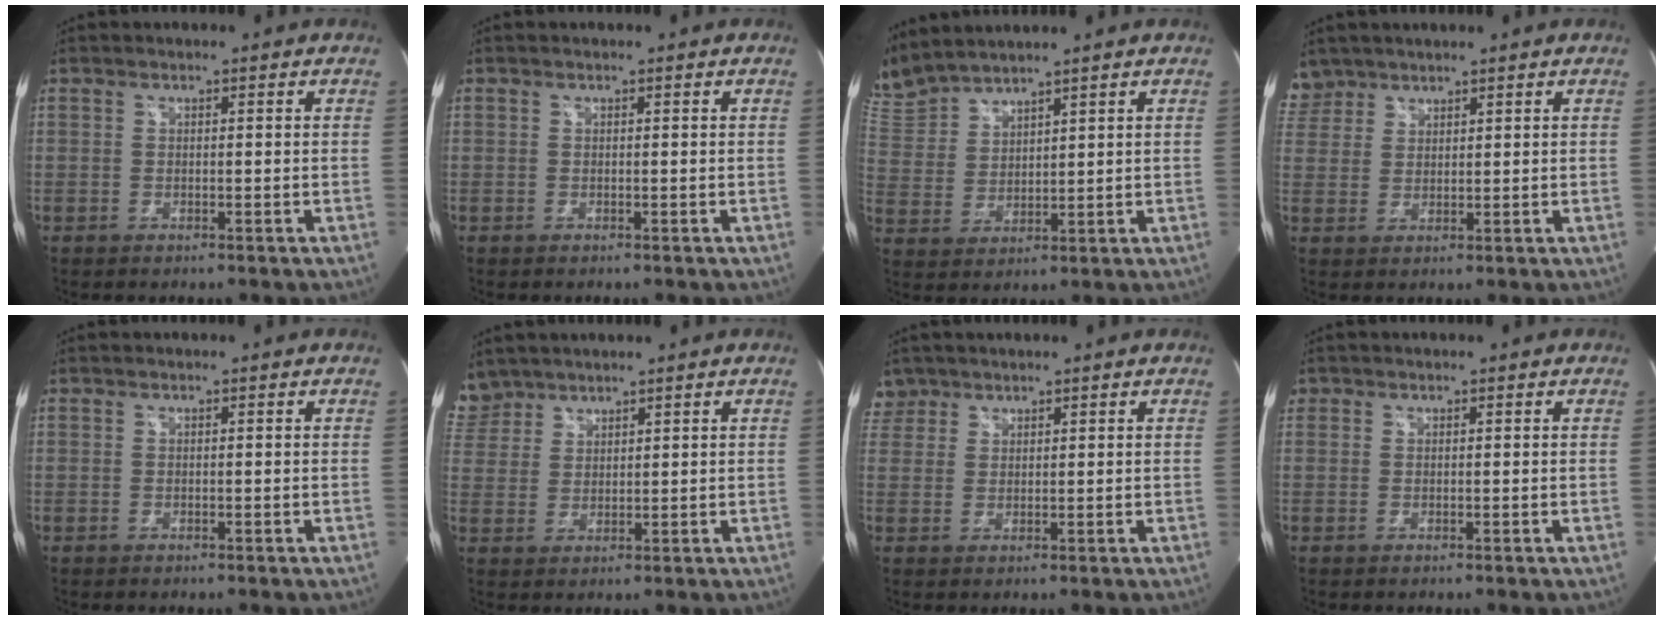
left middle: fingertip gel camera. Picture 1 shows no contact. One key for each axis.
{"total": 0.0}
{"total": 9.0, "fx": 8.8, "fy": 0.8, "fz": 1.9, "tx": -0.069, "ty": 0.018, "tz": 0.194}
{"total": 4.2, "fx": 3.6, "fy": 2.2, "fz": -0.3, "tx": 0.011, "ty": 0.011, "tz": 0.075}
{"total": 0.0}
{"total": 6.0, "fx": 5.3, "fy": 3.0, "fz": 0.1, "tx": -0.006, "ty": 0.012, "tz": 0.115}
{"total": 3.2, "fx": 2.6, "fy": 1.9, "fz": -0.3, "tx": 0.012, "ty": 0.009, "tz": 0.052}
{"total": 0.8, "fx": 0.4, "fy": 0.7, "fz": 0.1, "tx": 0.005, "ty": 0.007, "tz": 0.007}